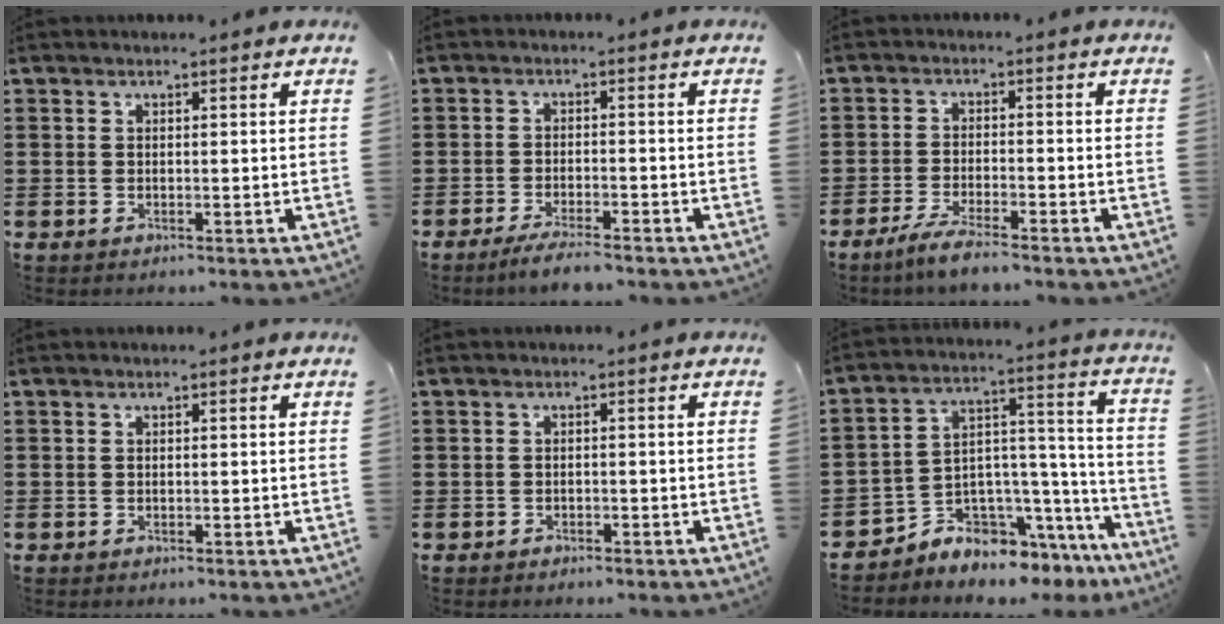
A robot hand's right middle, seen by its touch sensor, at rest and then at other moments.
{"total": 3.3, "force": [-3.0, 0.0, 1.4], "torque": [-0.024, 0.000, -0.056]}
{"total": 4.0, "force": [-3.4, -0.1, 2.0], "torque": [-0.048, -0.009, -0.067]}
{"total": 0.0}
{"total": 0.9, "force": [-0.8, 0.3, 0.0], "torque": [-0.004, 0.000, -0.019]}
{"total": 5.2, "force": [-4.8, 2.1, -0.4], "torque": [0.001, -0.008, -0.091]}